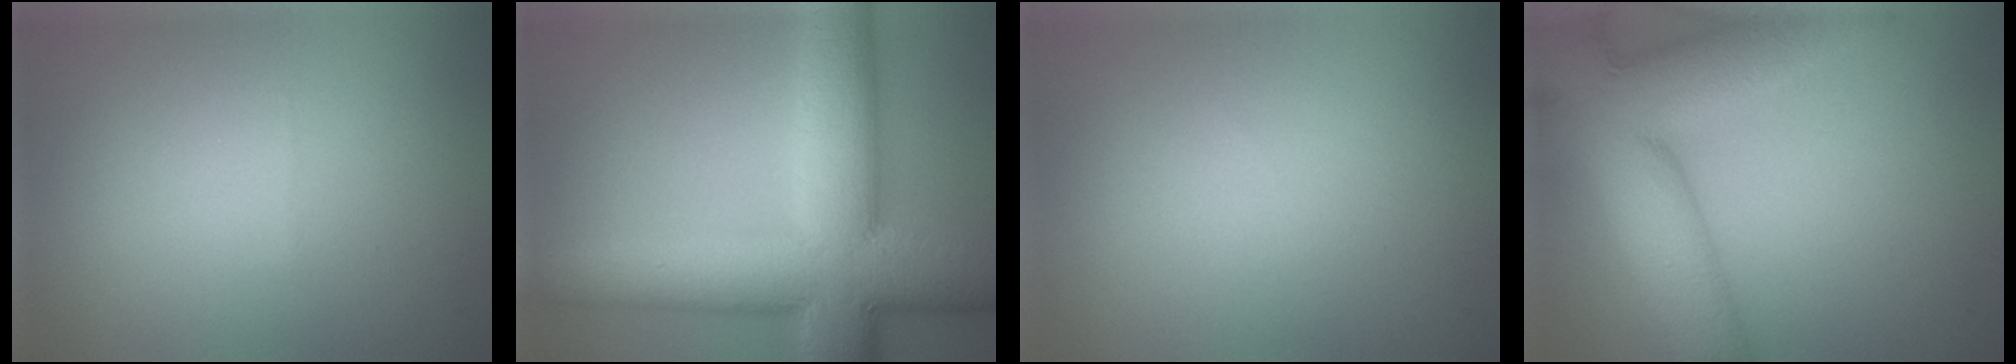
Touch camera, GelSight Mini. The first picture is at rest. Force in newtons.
{"total": 12.9, "press": 12.9, "slide": 0.3}
{"total": 0.0}
{"total": 13.0, "press": 13.0, "slide": 0.9}